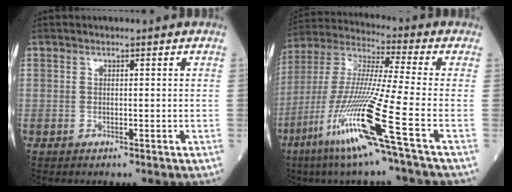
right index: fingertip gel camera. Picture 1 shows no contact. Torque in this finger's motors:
{"motor_torque": [1.66, -0.47, 1.05, 0.21]}